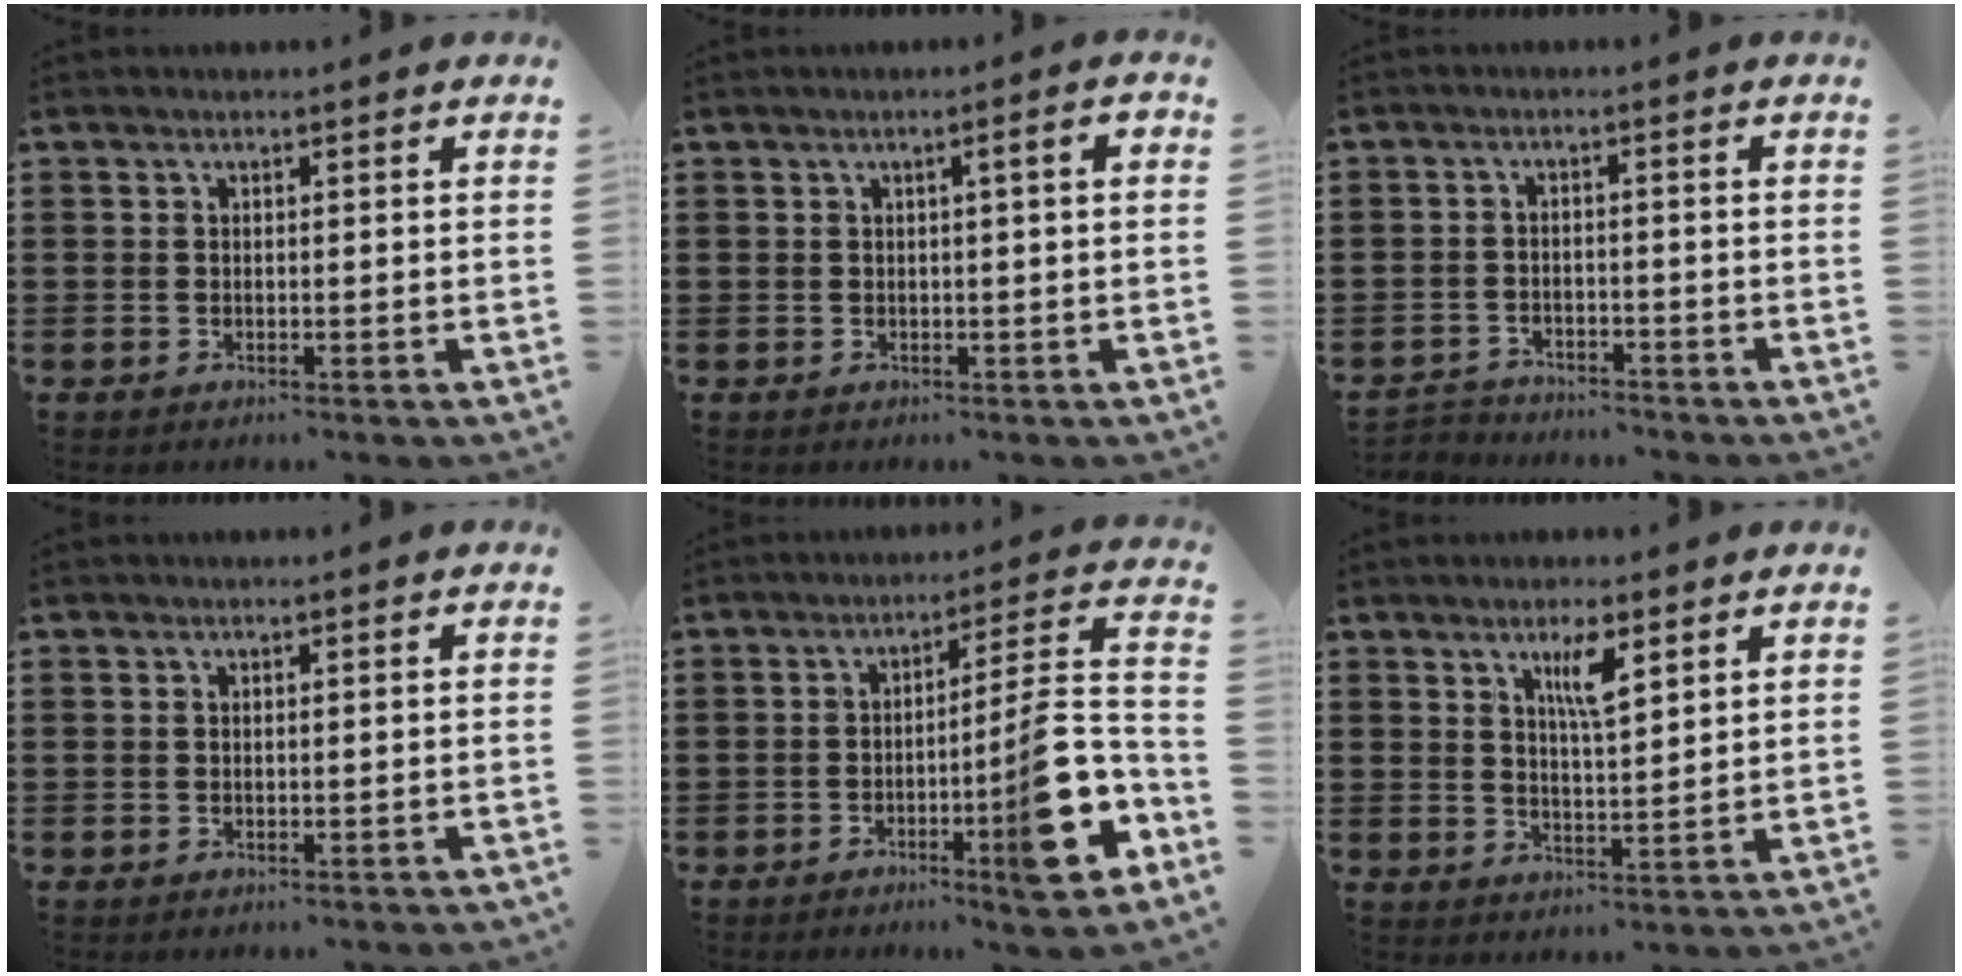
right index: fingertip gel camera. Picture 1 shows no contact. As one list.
[{"total": 2.0, "force": [0.2, 0.0, 1.9], "torque": [-0.032, -0.002, 0.001]}, {"total": 2.9, "force": [-2.8, 0.5, -0.3], "torque": [-0.003, 0.001, -0.063]}, {"total": 0.0}, {"total": 11.9, "force": [-4.4, 0.7, 11.1], "torque": [-0.164, -0.026, -0.084]}, {"total": 5.0, "force": [2.8, 1.2, 4.0], "torque": [-0.070, 0.000, 0.043]}]